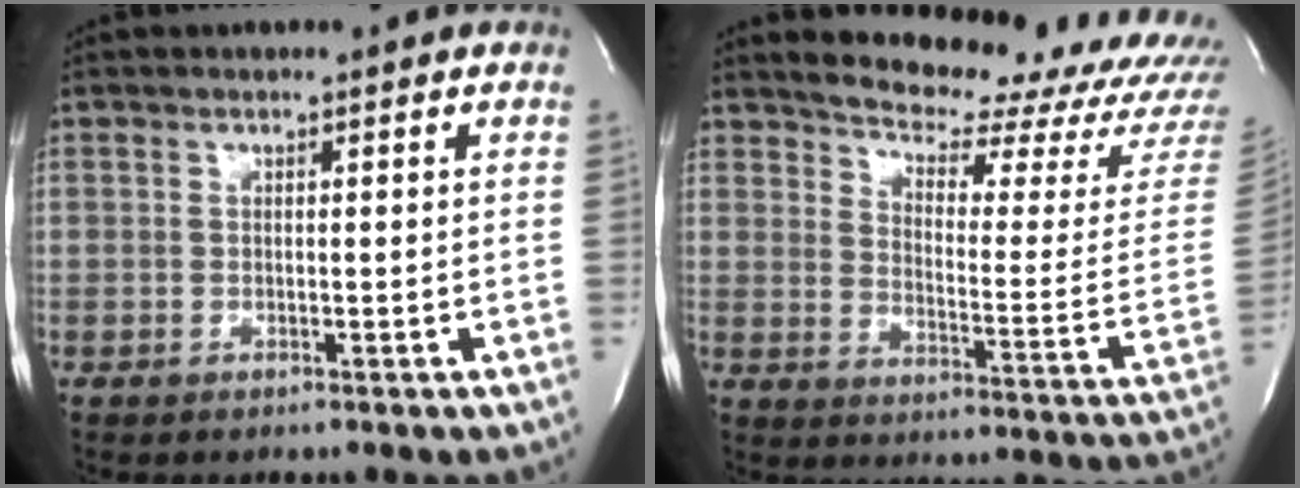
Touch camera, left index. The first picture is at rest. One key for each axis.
{"total": 23.6, "fx": 22.0, "fy": 3.9, "fz": 7.6, "tx": -0.109, "ty": -0.110, "tz": 0.259}